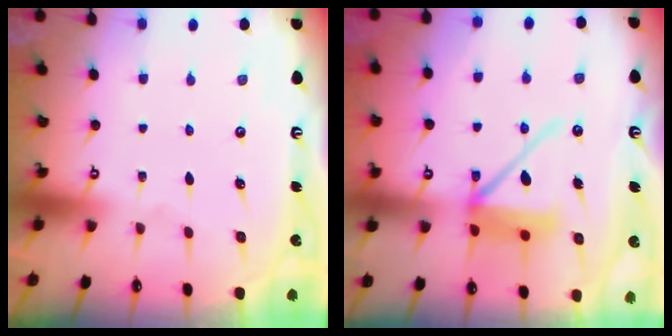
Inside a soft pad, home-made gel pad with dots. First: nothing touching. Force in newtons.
{"total": 12.3, "press": 12.1, "slide": 1.9}